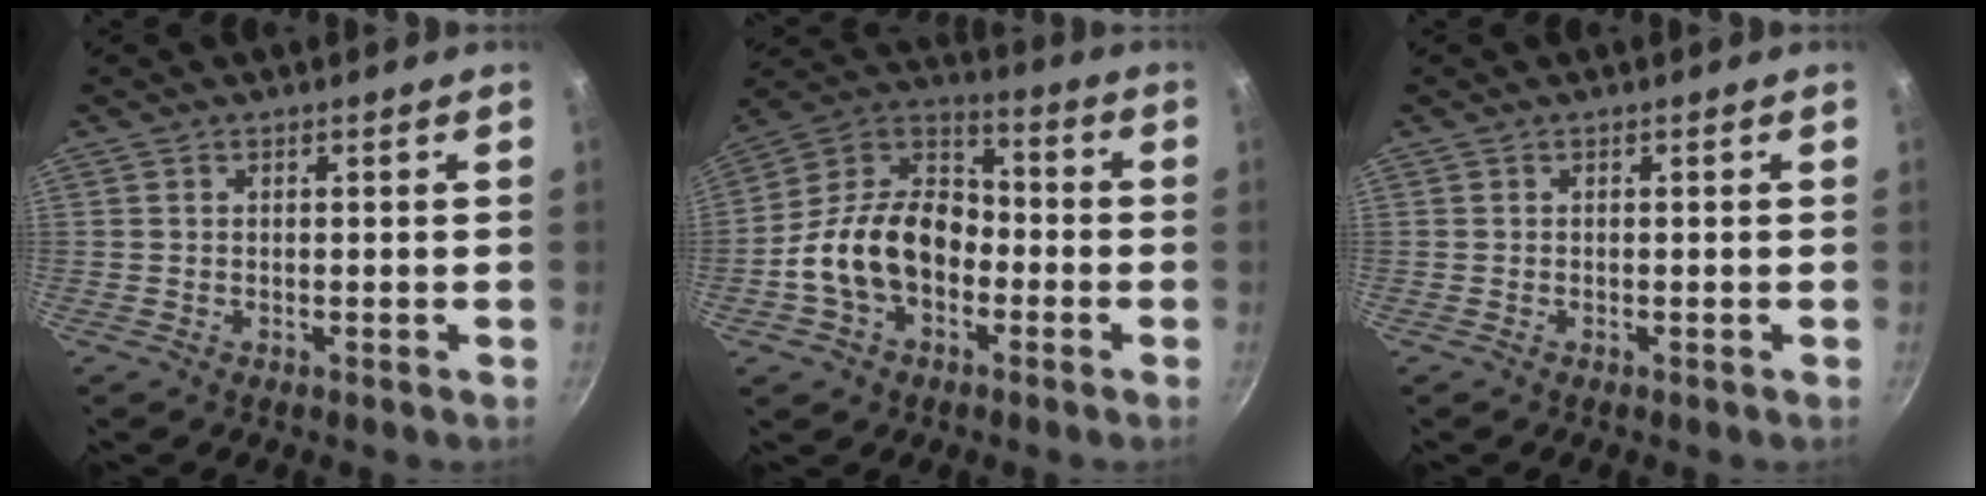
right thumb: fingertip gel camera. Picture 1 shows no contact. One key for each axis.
{"total": 16.6, "fx": -4.3, "fy": 11.7, "fz": 11.0, "tx": -0.157, "ty": 0.051, "tz": -0.094}
{"total": 0.0}